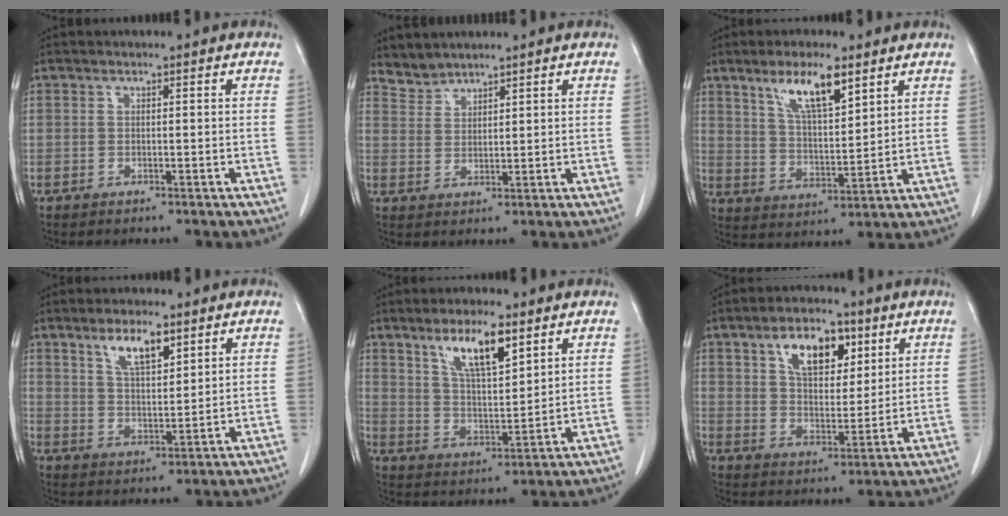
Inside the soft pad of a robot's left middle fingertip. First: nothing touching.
{"total": 2.8, "force": [2.7, 0.4, -0.6], "torque": [0.010, 0.007, 0.061]}
{"total": 9.0, "force": [5.6, 2.0, 6.8], "torque": [-0.129, 0.001, 0.107]}
{"total": 6.6, "force": [4.1, 1.9, 4.8], "torque": [-0.091, 0.002, 0.076]}
{"total": 9.5, "force": [5.7, 2.2, 7.2], "torque": [-0.135, 0.001, 0.109]}
{"total": 9.8, "force": [4.9, 4.9, 6.9], "torque": [-0.114, 0.014, 0.088]}